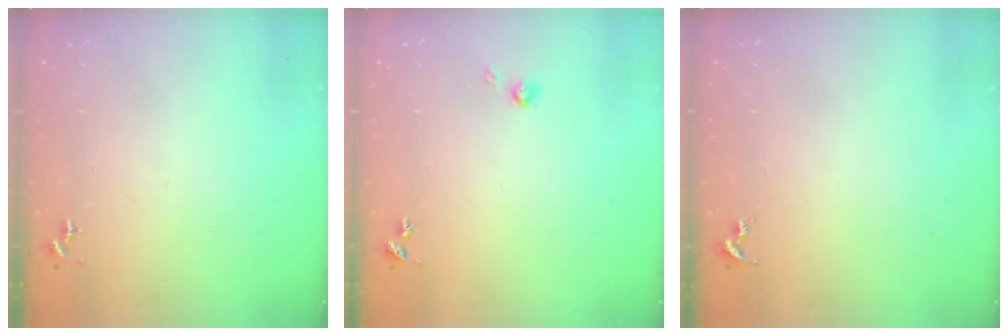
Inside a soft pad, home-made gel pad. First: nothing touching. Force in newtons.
{"total": 3.8, "press": 3.7, "slide": 0.2}
{"total": 0.0}